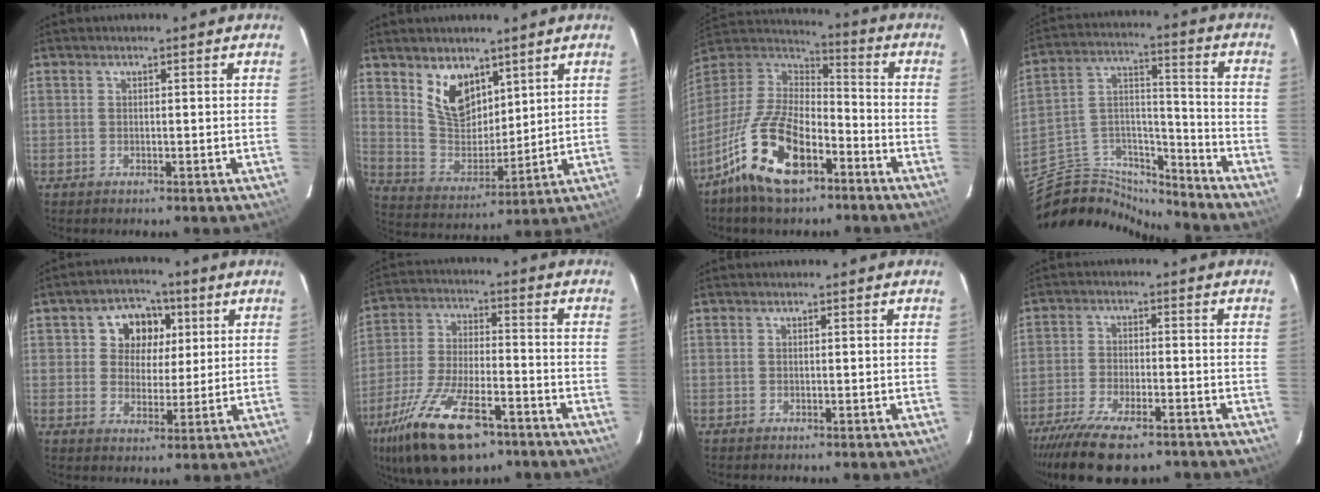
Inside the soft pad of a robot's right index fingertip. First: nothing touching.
{"total": 10.3, "force": [6.2, 6.1, 5.4], "torque": [-0.099, 0.003, 0.132]}
{"total": 18.2, "force": [-10.4, 8.4, 12.3], "torque": [-0.258, -0.013, -0.193]}
{"total": 15.0, "force": [-13.5, 5.2, 4.2], "torque": [-0.094, 0.048, -0.242]}
{"total": 8.4, "force": [2.5, 7.1, 3.7], "torque": [-0.069, 0.016, 0.040]}
{"total": 19.0, "force": [-11.9, 7.5, 12.8], "torque": [-0.264, -0.037, -0.206]}
{"total": 0.0}
{"total": 14.2, "force": [-10.7, 4.9, 8.0], "torque": [-0.177, -0.030, -0.182]}